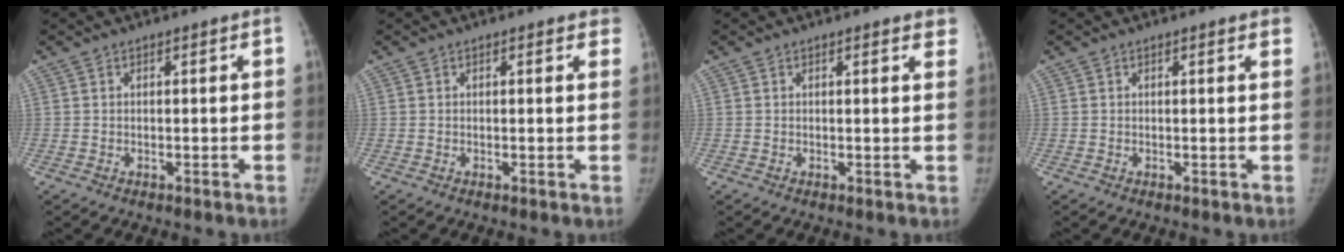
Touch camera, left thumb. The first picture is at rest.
{"total": 2.7, "force": [1.7, 1.0, 1.9], "torque": [-0.003, 0.003, 0.015]}
{"total": 3.7, "force": [2.8, 0.9, 2.3], "torque": [-0.009, -0.004, 0.022]}
{"total": 2.4, "force": [1.6, 0.4, 1.8], "torque": [-0.011, 0.003, 0.014]}